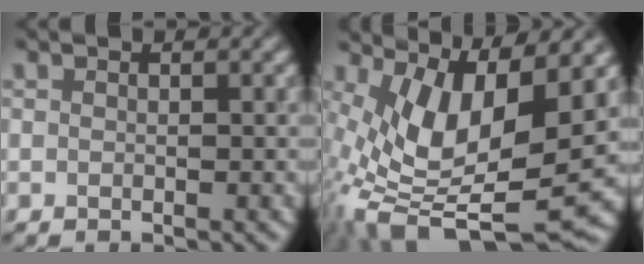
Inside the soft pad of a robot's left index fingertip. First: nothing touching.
{"total": 12.3, "force": [0.9, 4.8, 11.3], "torque": [-0.224, -0.014, 0.021]}